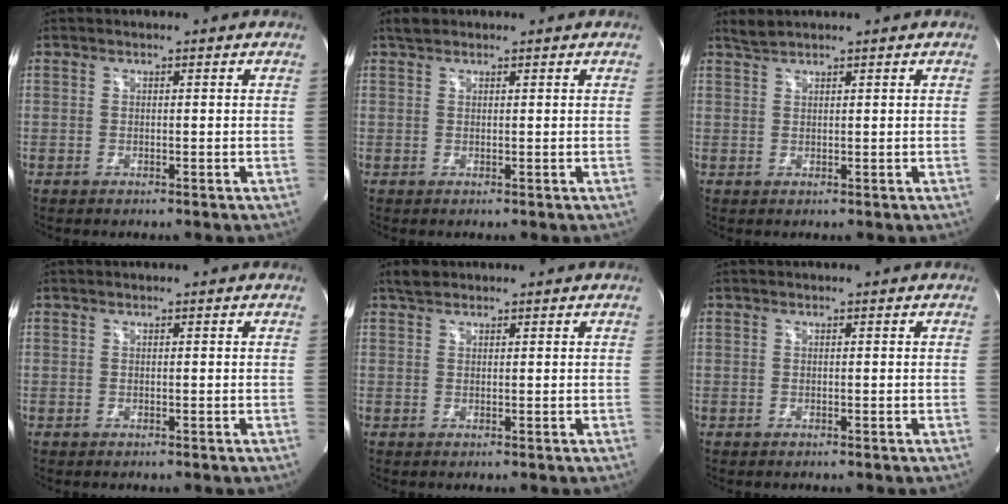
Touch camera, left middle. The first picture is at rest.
{"total": 1.4, "force": [1.2, 0.6, 0.5], "torque": [-0.012, 0.013, 0.021]}
{"total": 1.5, "force": [1.4, -0.2, 0.2], "torque": [-0.006, 0.008, 0.035]}
{"total": 0.0}
{"total": 1.8, "force": [1.5, 0.8, 0.5], "torque": [-0.013, 0.013, 0.027]}
{"total": 0.0}